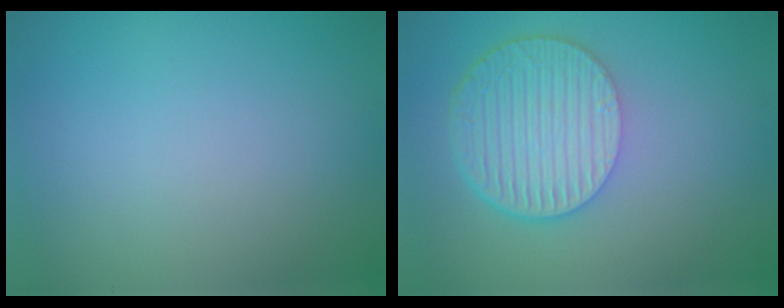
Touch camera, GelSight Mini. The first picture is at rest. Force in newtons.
{"total": 6.9, "press": 4.9, "slide": 4.9}